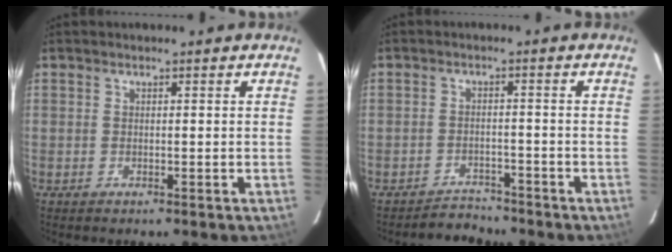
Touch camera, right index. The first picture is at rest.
{"total": 3.3, "force": [-3.1, 0.8, -0.9], "torque": [0.016, -0.004, -0.049]}